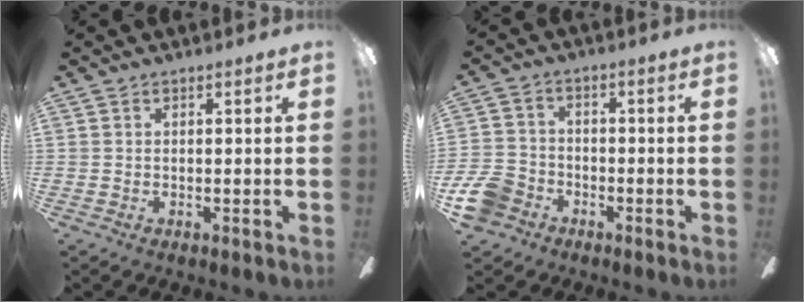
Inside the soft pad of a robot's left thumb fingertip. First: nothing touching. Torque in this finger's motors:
{"motor_torque": [-0.47, 0.66, 0.12, -0.07, 0.01]}